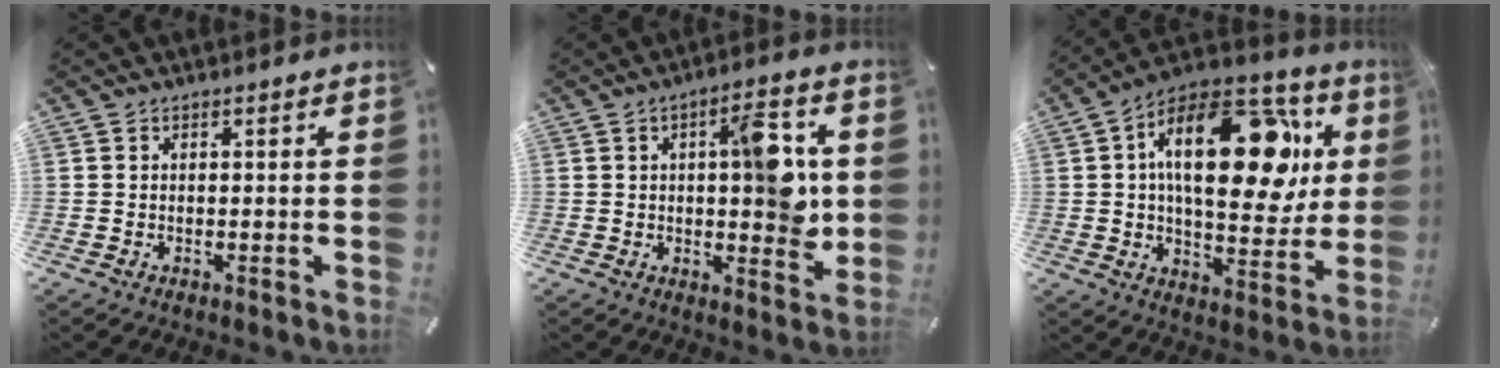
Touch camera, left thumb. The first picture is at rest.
{"total": 12.1, "force": [2.0, 4.7, 11.0], "torque": [-0.131, -0.012, 0.026]}
{"total": 26.4, "force": [7.2, 13.9, 21.2], "torque": [-0.327, -0.031, 0.117]}